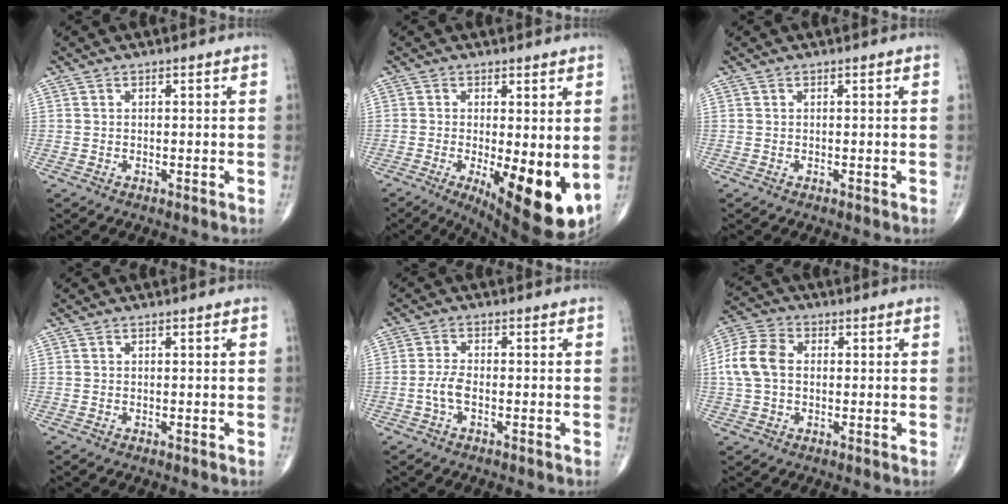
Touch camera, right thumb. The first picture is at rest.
{"total": 14.2, "force": [-2.9, 4.9, 13.1], "torque": [-0.175, -0.028, -0.025]}
{"total": 0.0}
{"total": 0.0}
{"total": 3.2, "force": [-1.0, 1.3, 2.7], "torque": [-0.064, 0.009, -0.023]}
{"total": 9.0, "force": [0.4, 6.4, 6.3], "torque": [-0.134, 0.022, 0.002]}